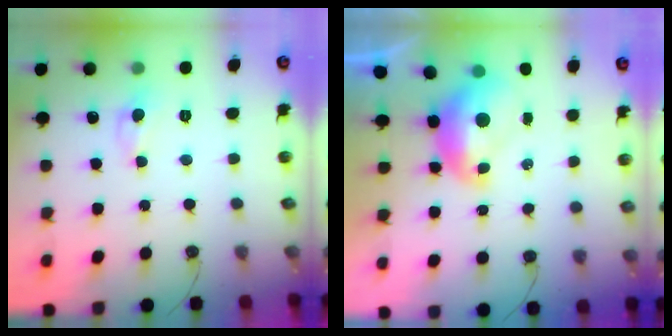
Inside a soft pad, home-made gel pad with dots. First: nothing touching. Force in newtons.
{"total": 2.2, "press": 2.1, "slide": 0.7}